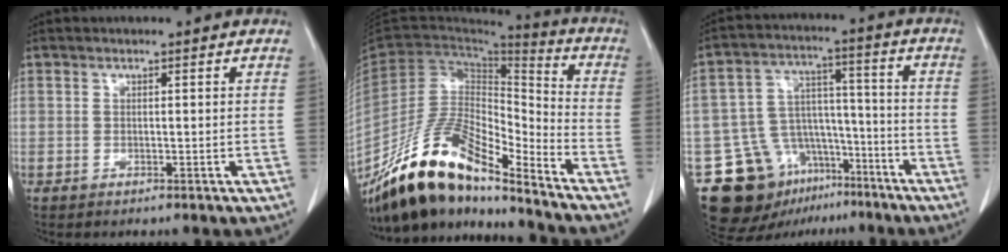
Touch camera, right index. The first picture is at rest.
{"total": 18.3, "force": [-14.7, 4.2, 10.1], "torque": [-0.182, 0.015, -0.268]}
{"total": 15.6, "force": [-9.8, 10.4, 6.1], "torque": [-0.099, 0.062, -0.148]}